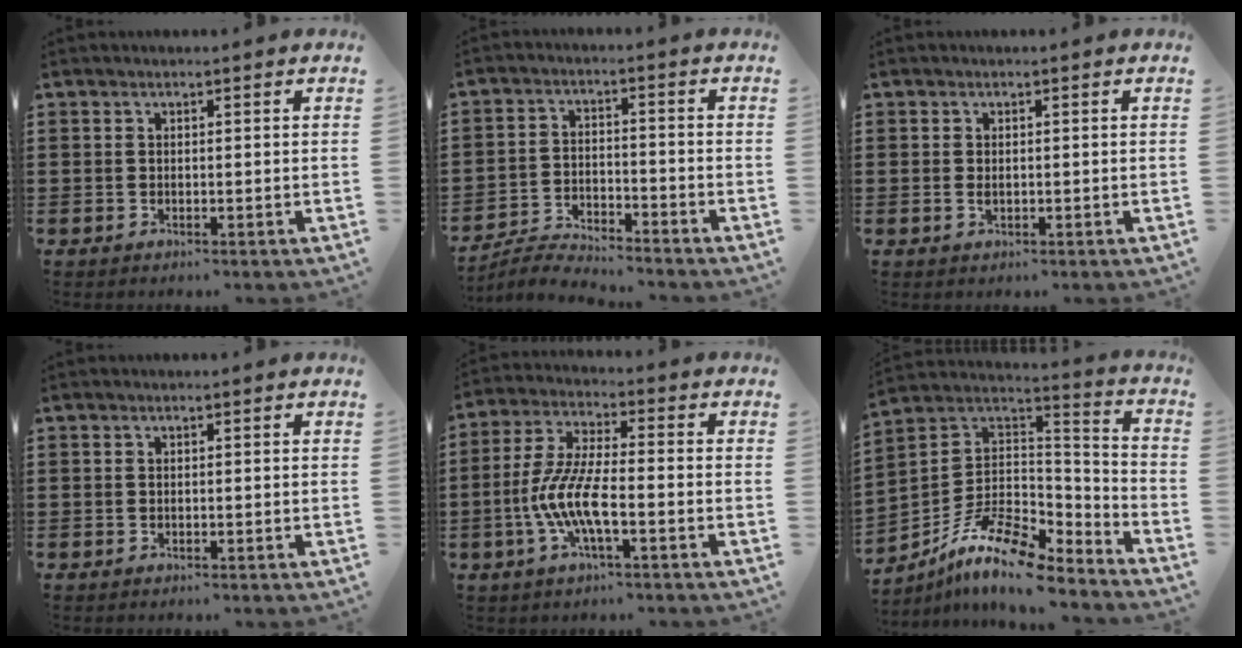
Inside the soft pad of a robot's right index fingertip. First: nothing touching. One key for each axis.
{"total": 4.4, "fx": -4.4, "fy": 0.2, "fz": 0.3, "tx": -0.016, "ty": 0.002, "tz": -0.093}
{"total": 0.9, "fx": 0.0, "fy": 0.4, "fz": 0.8, "tx": -0.017, "ty": 0.000, "tz": 0.000}
{"total": 0.0}
{"total": 9.0, "fx": -2.9, "fy": 2.2, "fz": 8.2, "tx": -0.193, "ty": -0.018, "tz": -0.062}
{"total": 12.3, "fx": -8.8, "fy": 3.7, "fz": 7.7, "tx": -0.156, "ty": 0.016, "tz": -0.168}